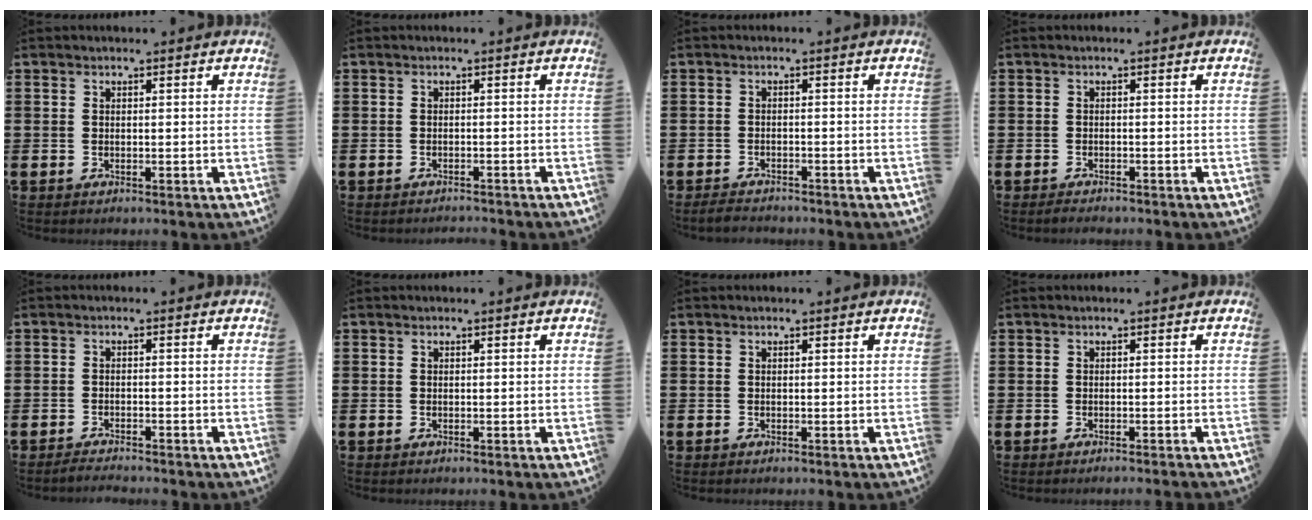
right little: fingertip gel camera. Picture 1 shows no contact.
{"total": 0.7, "force": [-0.7, -0.1, 0.0], "torque": [0.000, 0.000, -0.015]}
{"total": 1.5, "force": [-1.5, 0.2, 0.2], "torque": [-0.008, 0.004, -0.032]}
{"total": 0.8, "force": [-0.7, 0.1, 0.3], "torque": [-0.007, -0.001, -0.015]}
{"total": 1.5, "force": [-1.4, -0.1, 0.1], "torque": [-0.005, 0.001, -0.029]}
{"total": 0.0}
{"total": 0.0}
{"total": 0.5, "force": [-0.5, -0.2, 0.1], "torque": [0.001, 0.000, -0.011]}